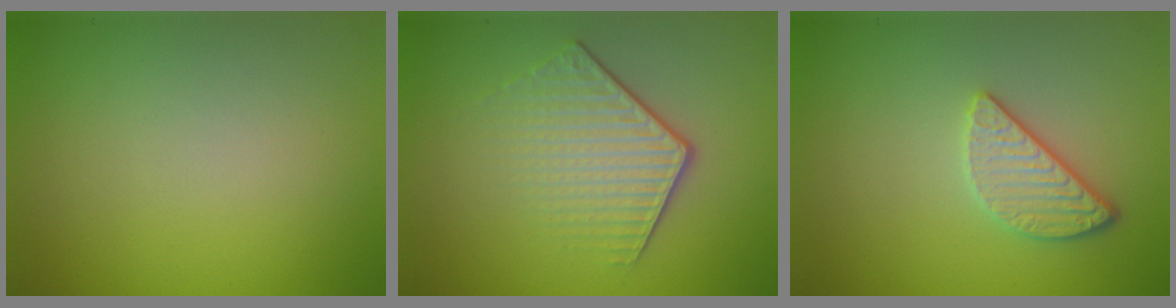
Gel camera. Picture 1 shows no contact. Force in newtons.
{"total": 4.3, "press": 3.0, "slide": 3.0}
{"total": 2.6, "press": 2.3, "slide": 1.3}